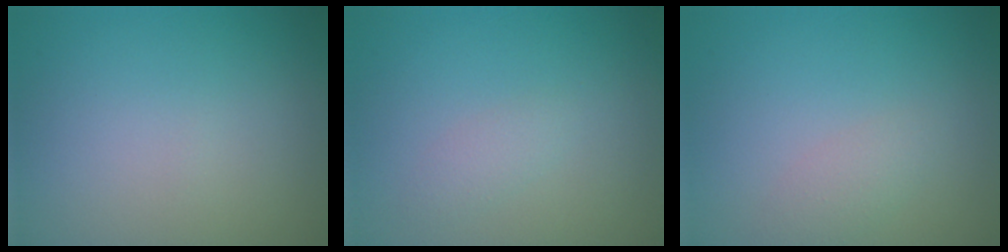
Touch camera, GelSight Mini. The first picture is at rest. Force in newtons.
{"total": 1.1, "press": 1.1, "slide": 0.0}
{"total": 1.5, "press": 1.5, "slide": 0.1}